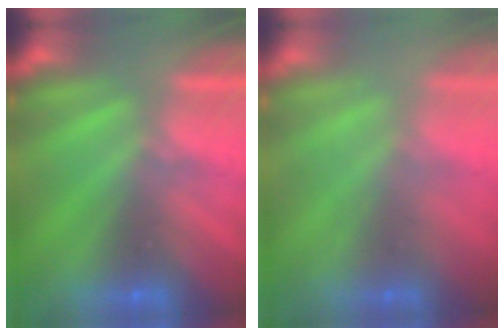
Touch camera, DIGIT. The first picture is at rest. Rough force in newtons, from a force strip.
{"total": 2.2}